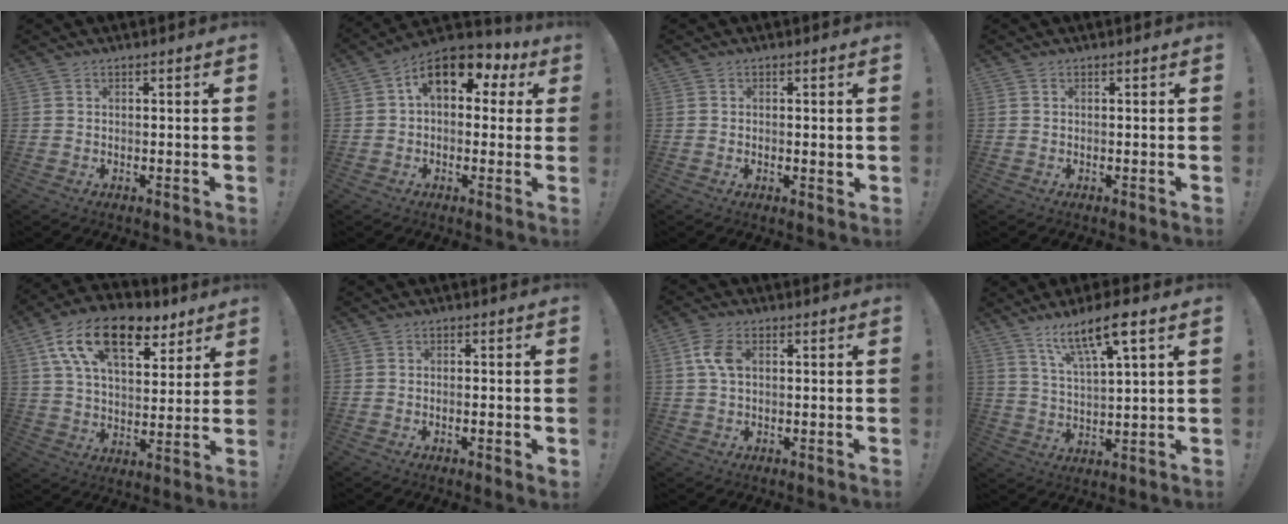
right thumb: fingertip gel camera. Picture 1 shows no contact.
{"total": 13.1, "force": [5.4, 7.3, 9.4], "torque": [-0.140, -0.016, 0.098]}
{"total": 1.4, "force": [0.1, 0.7, 1.2], "torque": [-0.018, 0.000, 0.002]}
{"total": 0.0}
{"total": 19.4, "force": [10.6, 9.9, 12.8], "torque": [-0.215, -0.044, 0.188]}
{"total": 1.7, "force": [-0.3, 0.3, 1.6], "torque": [-0.024, 0.000, -0.006]}
{"total": 6.3, "force": [1.4, 3.7, 4.8], "torque": [-0.101, 0.003, 0.025]}
{"total": 12.2, "force": [8.0, 2.5, 8.9], "torque": [-0.148, -0.037, 0.131]}